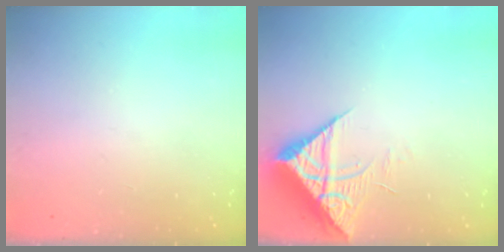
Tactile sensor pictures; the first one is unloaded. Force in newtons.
{"total": 7.7, "press": 7.6, "slide": 0.8}